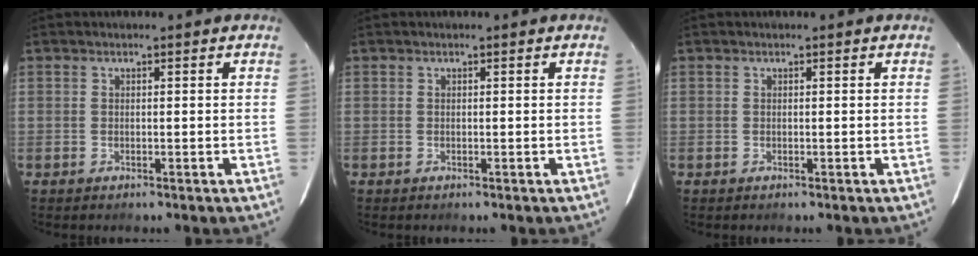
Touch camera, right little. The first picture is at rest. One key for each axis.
{"total": 0.0}
{"total": 0.0}